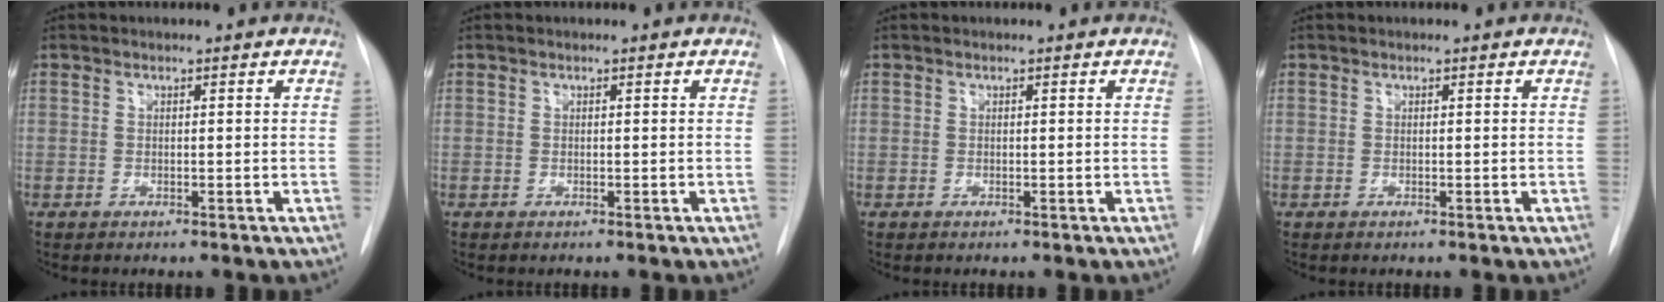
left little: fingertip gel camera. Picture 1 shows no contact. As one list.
[{"total": 0.0}, {"total": 0.0}, {"total": 0.0}]